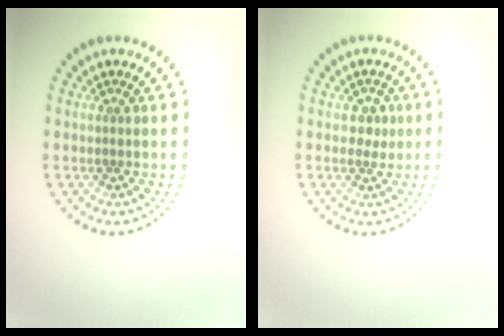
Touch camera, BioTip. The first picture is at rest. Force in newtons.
{"total": 1.6, "press": 1.5, "slide": 0.8}